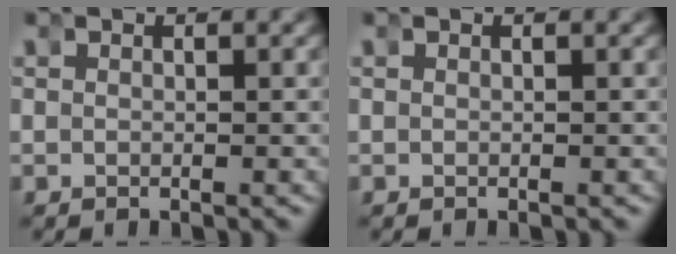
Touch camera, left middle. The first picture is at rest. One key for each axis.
{"total": 0.0}